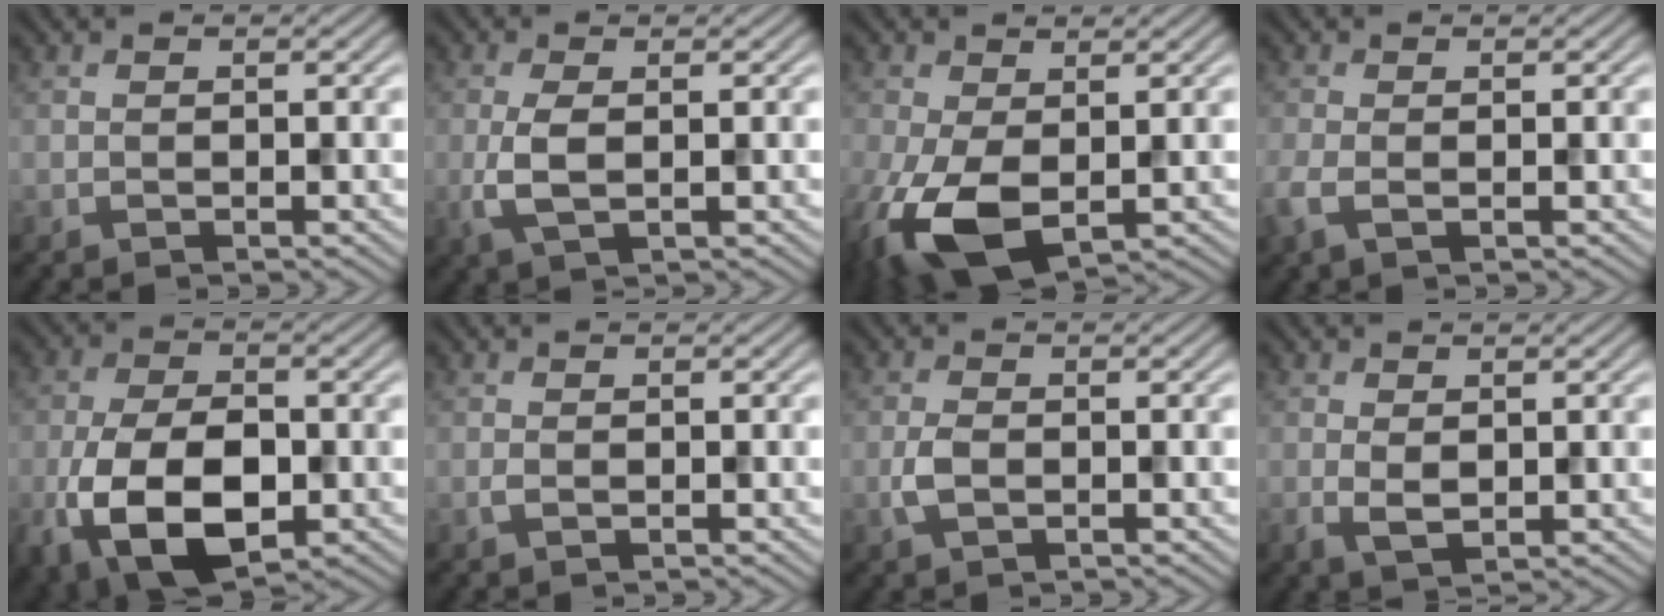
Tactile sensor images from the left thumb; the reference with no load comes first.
{"total": 3.8, "force": [-0.1, 1.5, 3.5], "torque": [-0.086, -0.003, -0.004]}
{"total": 9.9, "force": [-2.3, 5.7, 7.7], "torque": [-0.199, -0.023, -0.042]}
{"total": 2.3, "force": [-0.7, 1.1, 1.9], "torque": [-0.054, -0.008, -0.019]}
{"total": 12.8, "force": [-4.2, 7.2, 9.7], "torque": [-0.214, -0.027, -0.073]}
{"total": 0.7, "force": [-0.2, 0.3, 0.6], "torque": [-0.015, 0.000, -0.003]}
{"total": 2.3, "force": [-0.6, 1.3, 1.9], "torque": [-0.043, -0.002, -0.013]}
{"total": 2.5, "force": [0.4, 1.5, 1.9], "torque": [-0.043, -0.003, 0.009]}